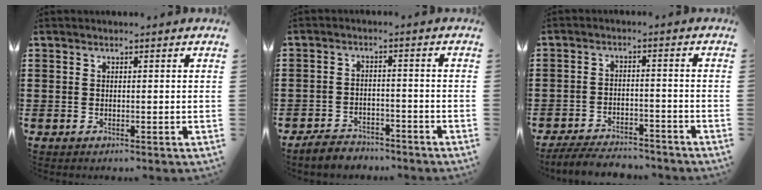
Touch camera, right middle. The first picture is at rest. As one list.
[{"total": 3.3, "force": [-3.3, 0.7, 0.1], "torque": [-0.007, 0.006, -0.069]}, {"total": 4.4, "force": [-4.3, 0.6, 0.8], "torque": [-0.021, 0.002, -0.089]}]